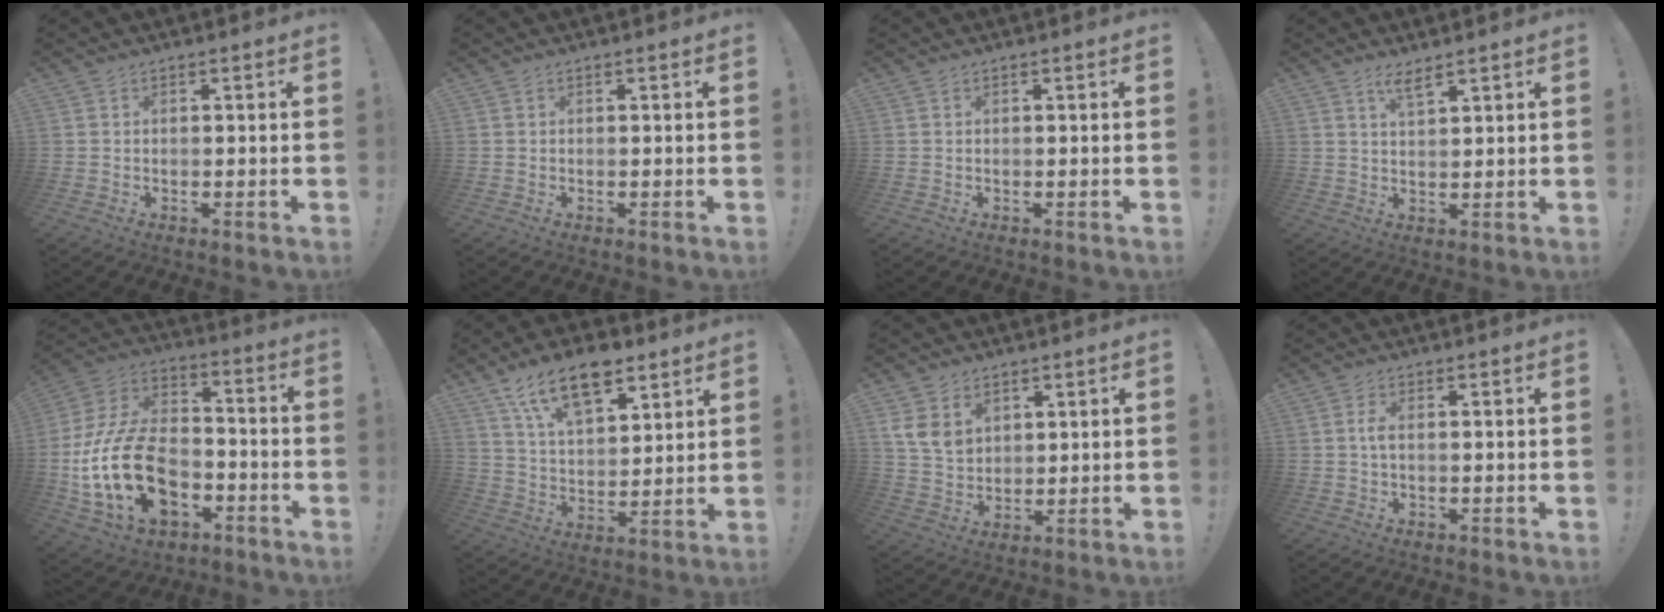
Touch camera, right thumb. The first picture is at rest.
{"total": 0.0}
{"total": 0.0}
{"total": 4.3, "force": [3.3, 0.6, 2.7], "torque": [-0.045, -0.019, 0.054]}
{"total": 23.4, "force": [-6.5, 15.0, 16.7], "torque": [-0.320, 0.038, -0.098]}
{"total": 15.4, "force": [9.8, 7.6, 9.0], "torque": [-0.158, -0.045, 0.176]}
{"total": 9.5, "force": [4.9, 6.8, 4.4], "torque": [-0.078, -0.021, 0.095]}
{"total": 2.2, "force": [-0.1, 0.5, 2.2], "torque": [-0.046, 0.005, -0.003]}